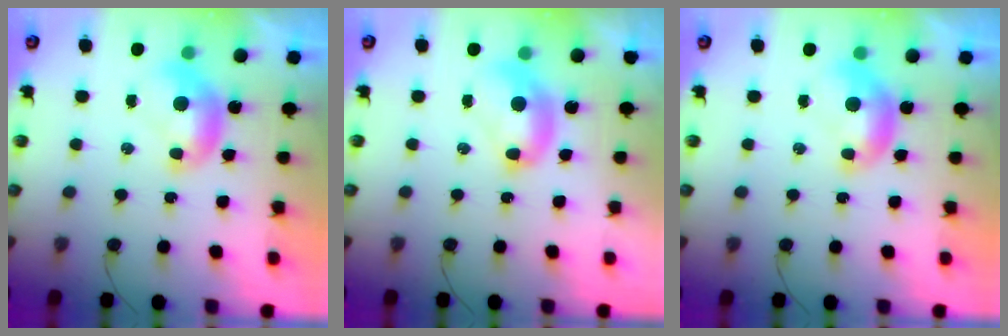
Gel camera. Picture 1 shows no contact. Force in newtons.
{"total": 2.7, "press": 2.7, "slide": 0.1}
{"total": 0.0}